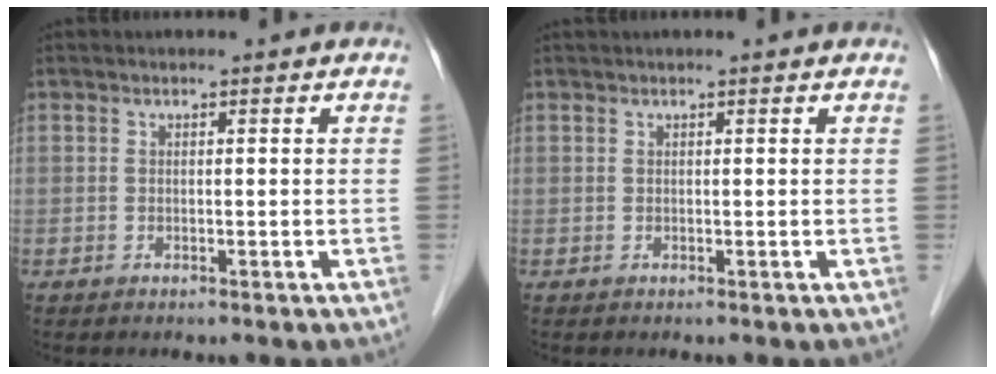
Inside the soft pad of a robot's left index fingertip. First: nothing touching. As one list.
[{"total": 2.5, "force": [2.3, -0.2, 0.8], "torque": [-0.012, 0.023, 0.031]}]